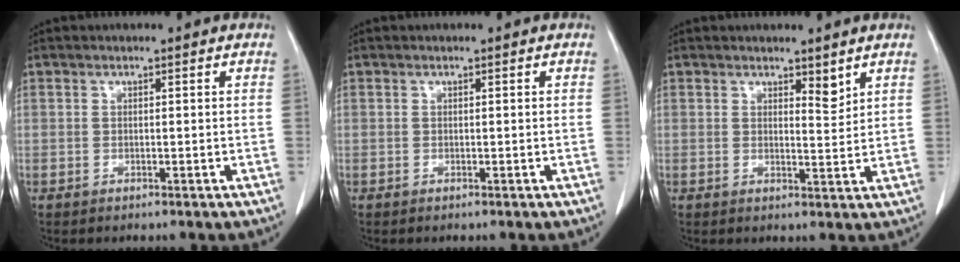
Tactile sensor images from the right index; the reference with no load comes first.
{"total": 0.0}
{"total": 2.4, "force": [1.9, 0.6, 1.4], "torque": [-0.020, -0.011, 0.032]}